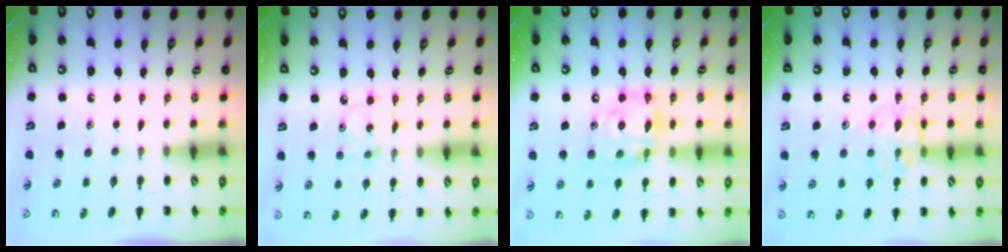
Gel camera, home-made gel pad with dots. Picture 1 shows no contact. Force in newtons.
{"total": 1.8, "press": 1.7, "slide": 0.5}
{"total": 14.5, "press": 14.0, "slide": 3.6}
{"total": 11.6, "press": 11.6, "slide": 1.0}